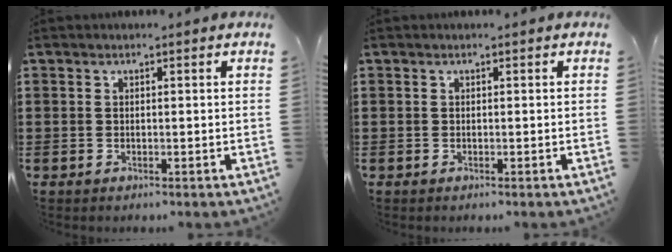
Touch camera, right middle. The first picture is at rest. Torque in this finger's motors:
{"motor_torque": [0.00, 0.00, 0.00, 0.00]}